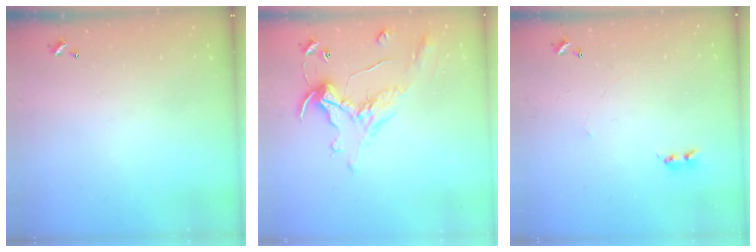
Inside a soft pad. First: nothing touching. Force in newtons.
{"total": 1.8, "press": 1.5, "slide": 1.1}
{"total": 2.2, "press": 2.1, "slide": 0.5}